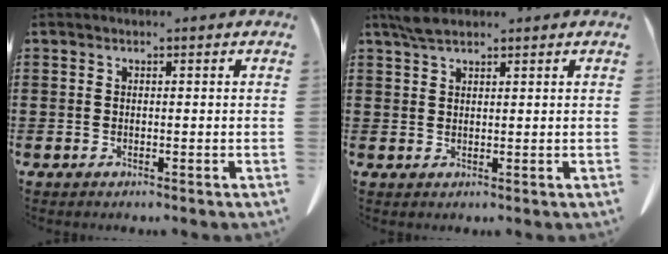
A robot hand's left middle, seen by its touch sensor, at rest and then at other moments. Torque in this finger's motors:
{"motor_torque": [1.07, 0.93, 0.04, 0.03]}